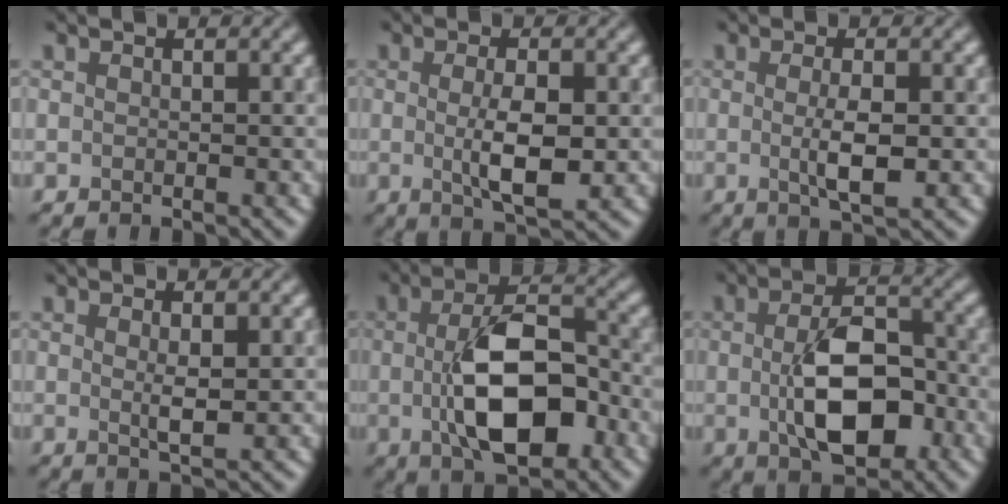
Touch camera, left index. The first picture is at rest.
{"total": 4.6, "force": [-0.2, 1.4, 4.4], "torque": [-0.082, -0.004, -0.002]}
{"total": 3.5, "force": [-0.2, 0.9, 3.4], "torque": [-0.062, -0.004, 0.000]}
{"total": 1.9, "force": [0.3, 0.3, 1.8], "torque": [-0.034, -0.004, 0.007]}
{"total": 9.5, "force": [-1.4, 4.6, 8.2], "torque": [-0.144, -0.002, -0.021]}
{"total": 8.1, "force": [-1.1, 4.2, 6.8], "torque": [-0.122, -0.003, -0.018]}